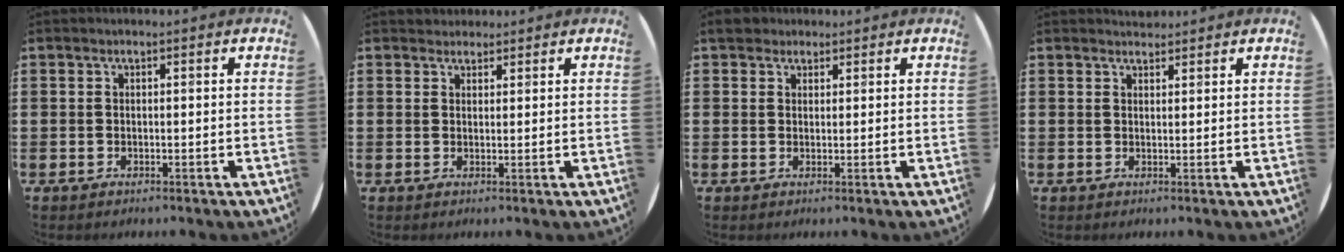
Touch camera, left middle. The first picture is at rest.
{"total": 1.5, "force": [1.4, 0.5, -0.2], "torque": [0.002, 0.004, 0.028]}
{"total": 2.4, "force": [2.1, 1.2, 0.4], "torque": [-0.005, 0.005, 0.039]}
{"total": 1.5, "force": [1.4, 0.2, -0.2], "torque": [0.011, -0.002, 0.026]}